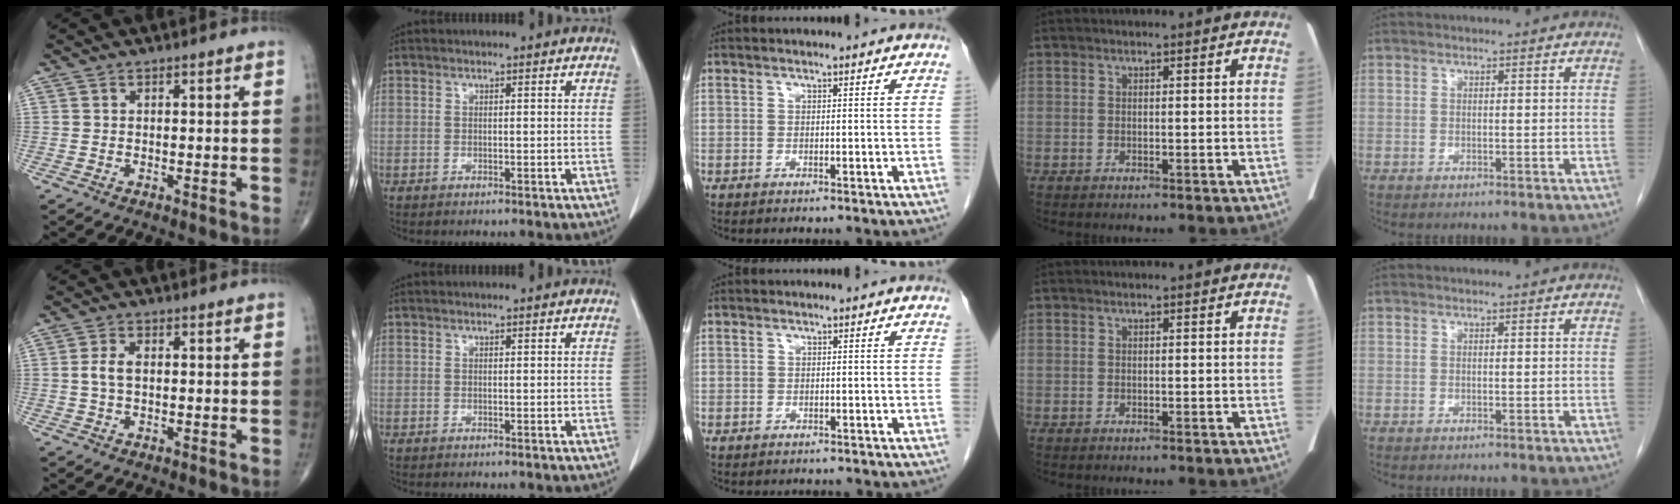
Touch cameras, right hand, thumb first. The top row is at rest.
{"thumb": {"total": 3.1, "force": [0.1, 1.7, 2.6], "torque": [-0.060, 0.005, 0.000]}, "middle": {"total": 2.0, "force": [-1.7, 1.1, 0.1], "torque": [-0.006, 0.001, -0.027]}}